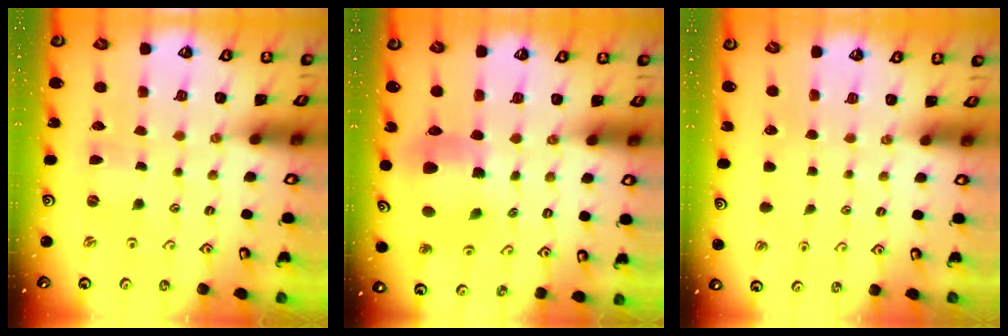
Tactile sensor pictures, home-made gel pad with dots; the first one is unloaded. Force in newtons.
{"total": 8.4, "press": 8.4, "slide": 0.9}
{"total": 0.0}